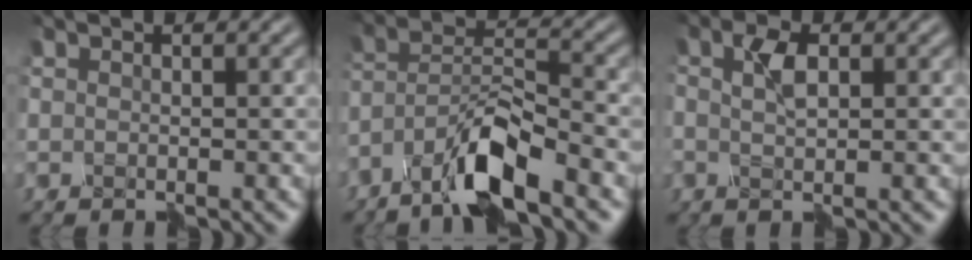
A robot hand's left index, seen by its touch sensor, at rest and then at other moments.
{"total": 6.4, "force": [-5.6, 0.5, 3.0], "torque": [-0.068, 0.010, -0.107]}
{"total": 0.8, "force": [0.1, -0.5, 0.5], "torque": [-0.027, 0.007, 0.003]}